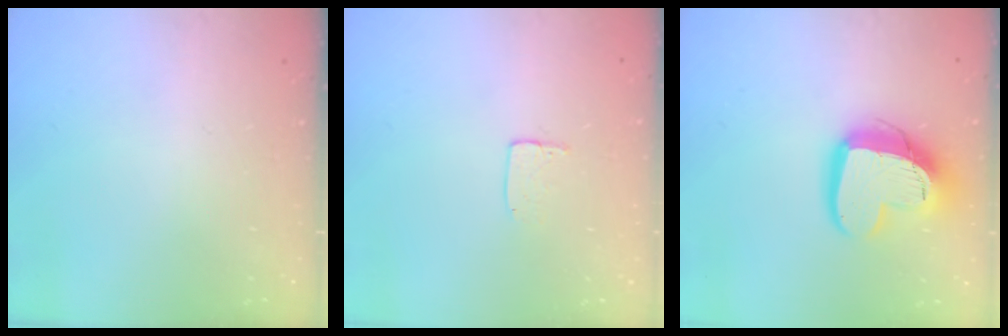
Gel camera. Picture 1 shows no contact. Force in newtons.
{"total": 5.2, "press": 5.2, "slide": 0.4}
{"total": 16.3, "press": 16.3, "slide": 1.4}